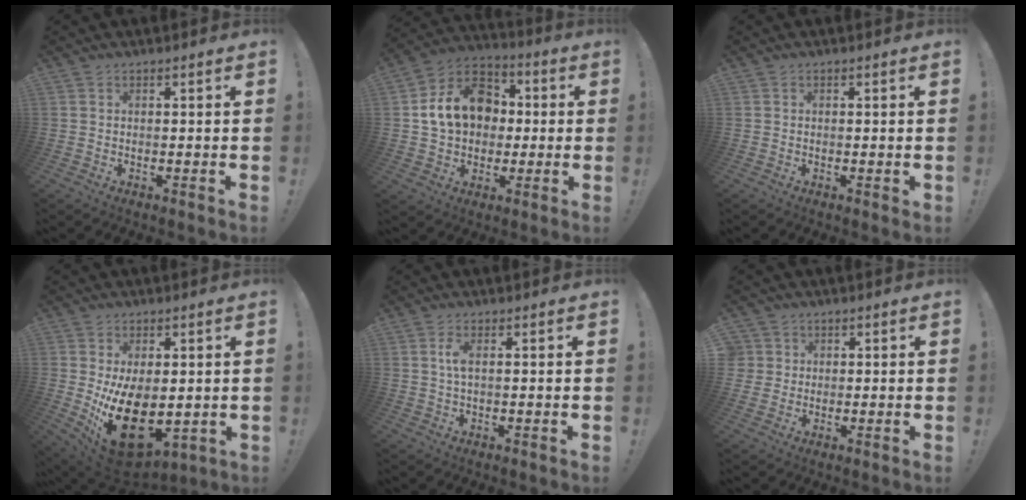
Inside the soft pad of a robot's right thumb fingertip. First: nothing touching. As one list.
[{"total": 17.0, "force": [2.5, 13.6, 9.9], "torque": [-0.140, 0.009, 0.056]}, {"total": 0.6, "force": [0.3, 0.3, 0.5], "torque": [-0.003, 0.000, 0.003]}, {"total": 18.2, "force": [-2.3, 10.8, 14.5], "torque": [-0.241, -0.003, -0.018]}, {"total": 2.9, "force": [0.4, 0.8, 2.8], "torque": [-0.060, -0.001, 0.002]}, {"total": 3.4, "force": [0.9, 3.2, 0.4], "torque": [-0.015, 0.005, 0.019]}]